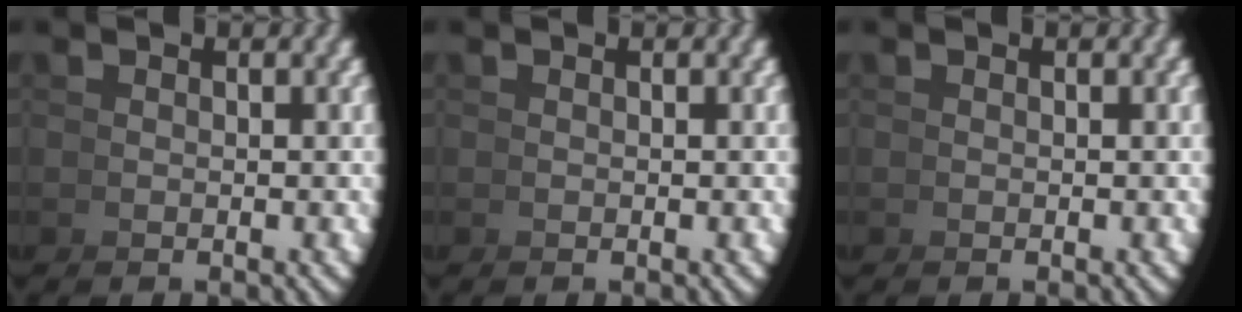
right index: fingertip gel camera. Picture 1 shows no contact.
{"total": 0.0}
{"total": 0.0}